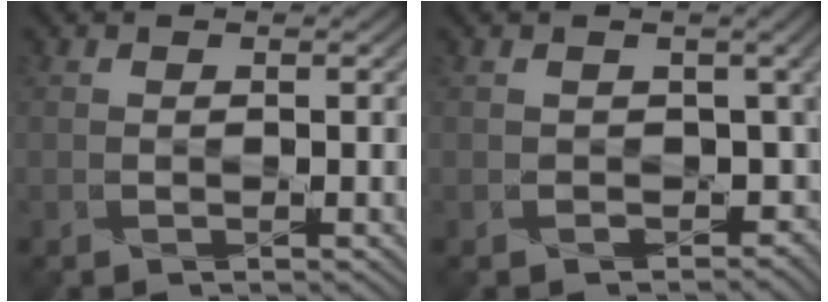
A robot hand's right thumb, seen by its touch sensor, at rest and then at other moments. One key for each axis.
{"total": 4.3, "fx": -0.2, "fy": 3.8, "fz": 1.8, "tx": -0.025, "ty": -0.022, "tz": 0.000}